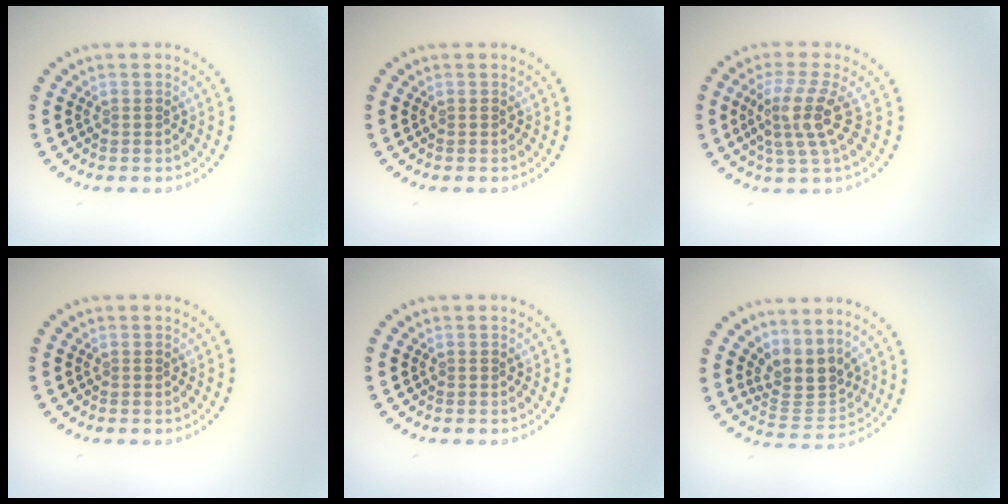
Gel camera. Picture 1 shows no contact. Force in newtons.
{"total": 0.0}
{"total": 3.9, "press": 2.9, "slide": 2.7}
{"total": 0.0}
{"total": 0.0}
{"total": 3.5, "press": 2.6, "slide": 2.4}